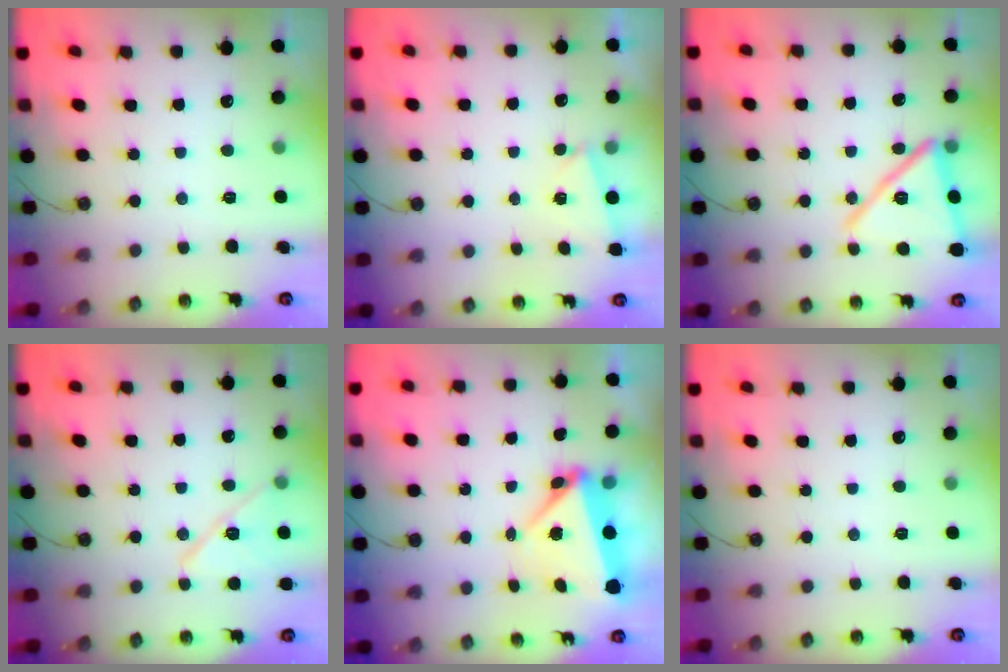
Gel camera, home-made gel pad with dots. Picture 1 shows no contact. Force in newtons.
{"total": 2.0, "press": 0.9, "slide": 1.8}
{"total": 17.7, "press": 16.3, "slide": 6.9}
{"total": 12.1, "press": 11.4, "slide": 4.0}
{"total": 7.0, "press": 6.9, "slide": 0.7}
{"total": 0.0}